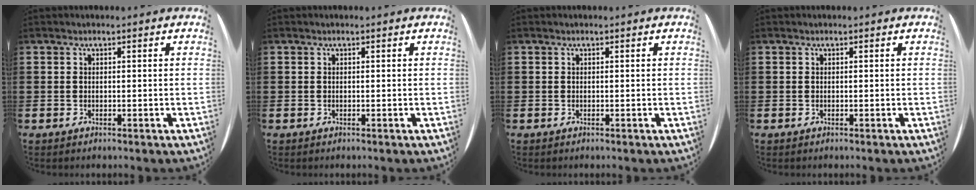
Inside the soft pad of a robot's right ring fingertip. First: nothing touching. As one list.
[{"total": 0.0}, {"total": 0.0}, {"total": 0.0}]